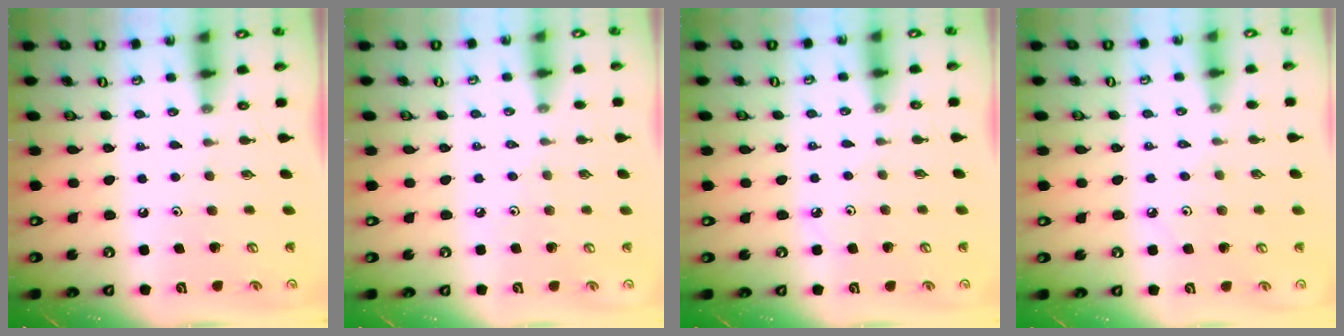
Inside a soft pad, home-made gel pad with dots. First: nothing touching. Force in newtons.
{"total": 4.0, "press": 4.0, "slide": 0.6}
{"total": 2.6, "press": 2.6, "slide": 0.2}
{"total": 4.1, "press": 4.0, "slide": 0.7}